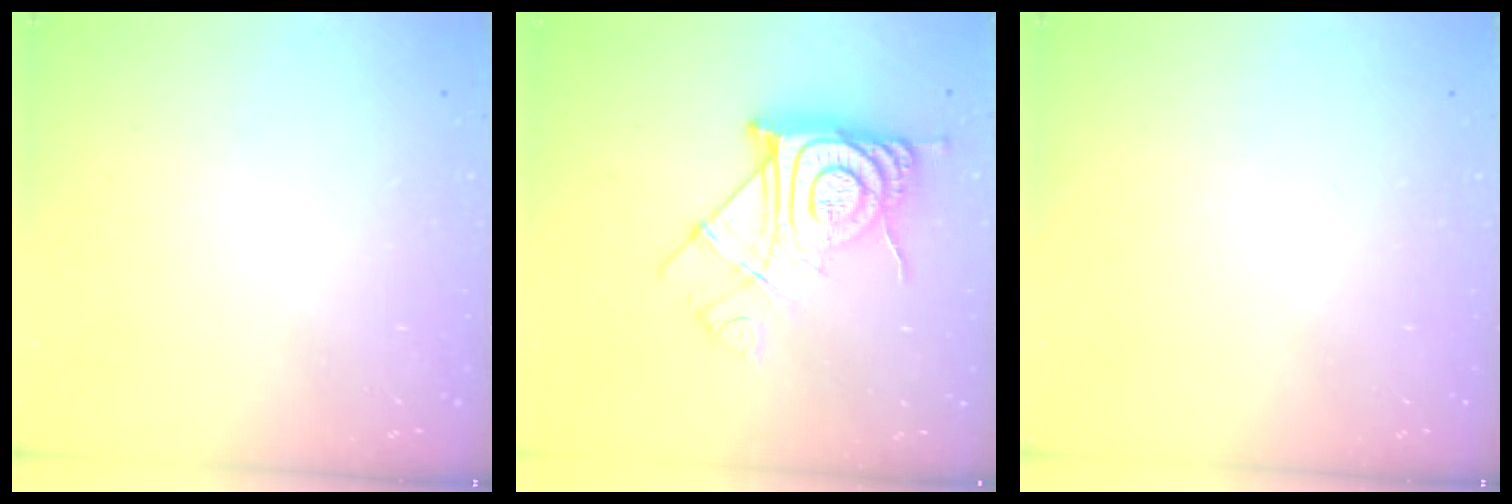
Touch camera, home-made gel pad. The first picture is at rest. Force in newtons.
{"total": 16.9, "press": 16.8, "slide": 1.5}
{"total": 0.0}